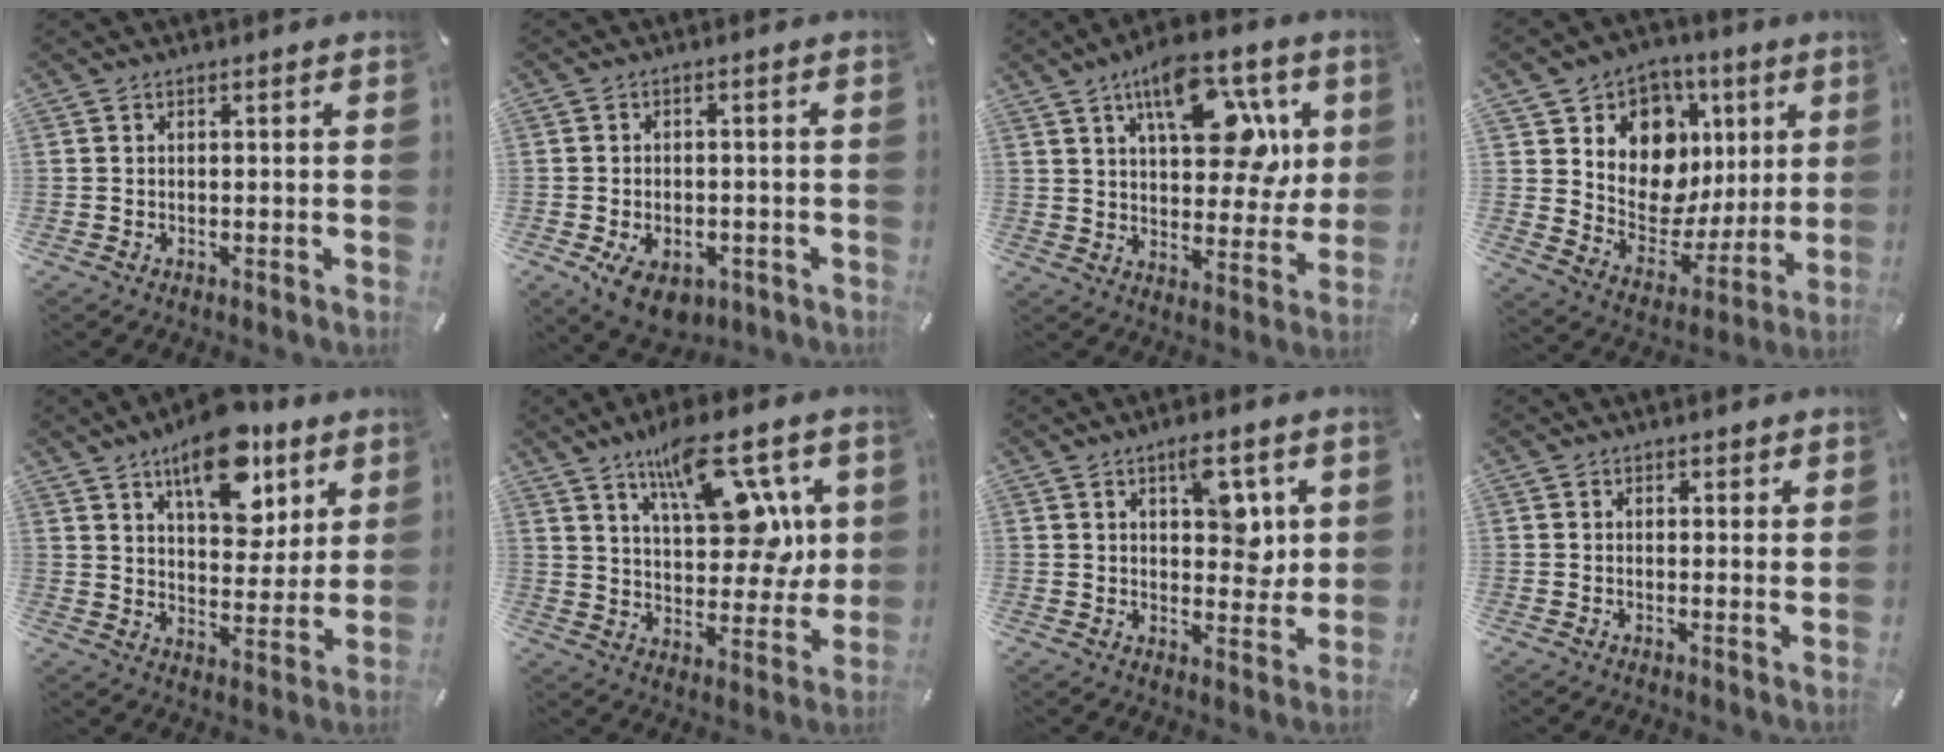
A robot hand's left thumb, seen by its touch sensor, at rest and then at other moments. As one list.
[{"total": 7.0, "force": [-2.9, 4.8, 4.2], "torque": [-0.075, 0.008, -0.048]}, {"total": 17.7, "force": [7.8, 9.4, 12.8], "torque": [-0.178, -0.023, 0.131]}, {"total": 13.7, "force": [4.2, 11.5, 6.2], "torque": [-0.089, -0.038, 0.082]}, {"total": 16.8, "force": [10.7, 8.8, 9.6], "torque": [-0.123, -0.059, 0.180]}, {"total": 18.0, "force": [9.7, 8.8, 12.3], "torque": [-0.180, -0.043, 0.165]}, {"total": 8.8, "force": [3.6, 4.9, 6.3], "torque": [-0.070, -0.015, 0.056]}, {"total": 1.4, "force": [1.0, 0.9, 0.4], "torque": [0.001, -0.003, 0.018]}]